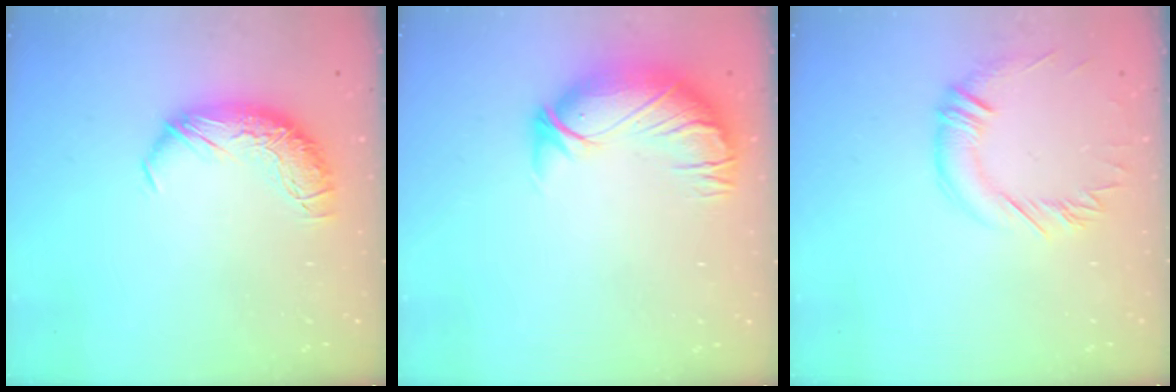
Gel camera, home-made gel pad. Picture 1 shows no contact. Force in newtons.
{"total": 2.9, "press": 0.4, "slide": 2.9}
{"total": 1.3, "press": 1.1, "slide": 0.7}